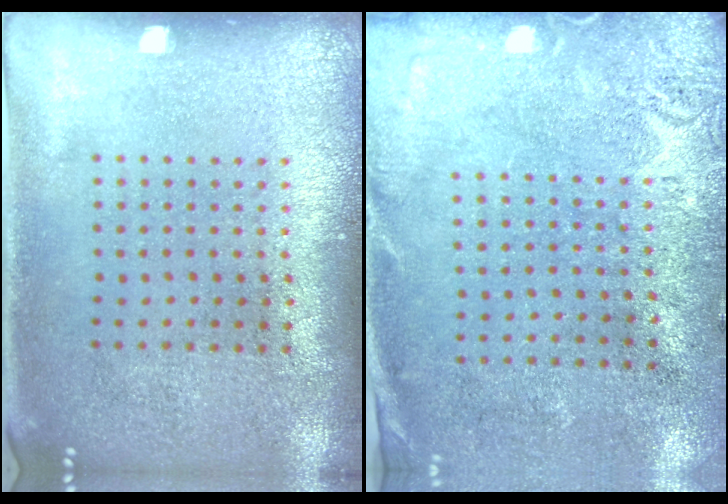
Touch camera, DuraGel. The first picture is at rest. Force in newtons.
{"total": 2.6, "press": 2.2, "slide": 1.4}